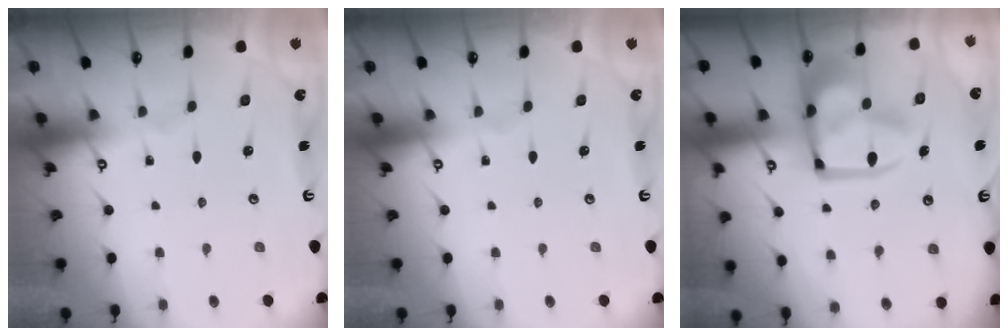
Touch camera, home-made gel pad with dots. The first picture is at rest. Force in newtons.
{"total": 0.0}
{"total": 17.5, "press": 17.3, "slide": 2.1}